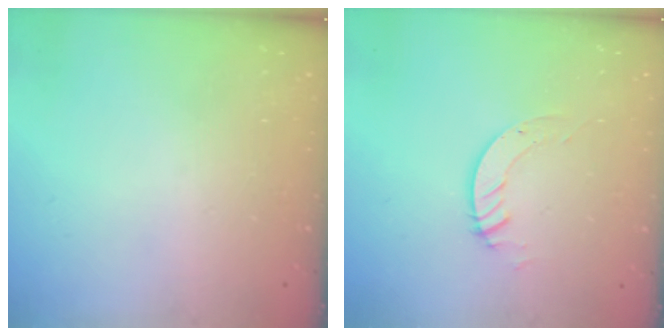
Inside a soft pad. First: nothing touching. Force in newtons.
{"total": 3.8, "press": 3.8, "slide": 0.4}